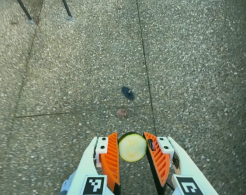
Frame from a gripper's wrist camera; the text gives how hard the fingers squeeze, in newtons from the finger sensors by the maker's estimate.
{"total": 10.6, "left": 10.6, "right": 10.5}